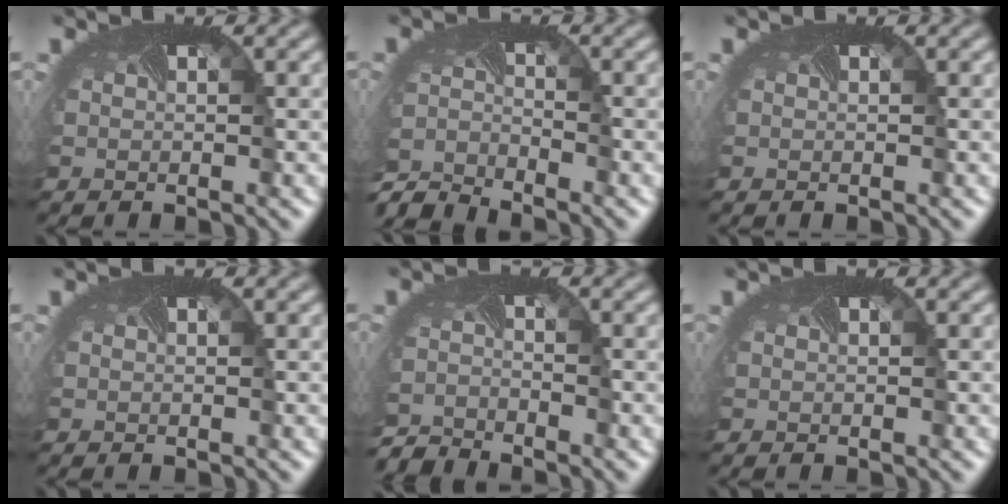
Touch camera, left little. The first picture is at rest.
{"total": 5.2, "force": [-5.2, 0.5, 0.4], "torque": [-0.022, -0.020, -0.106]}
{"total": 0.0}
{"total": 0.0}
{"total": 3.5, "force": [-3.5, 0.0, -0.4], "torque": [-0.004, -0.019, -0.071]}
{"total": 0.0}